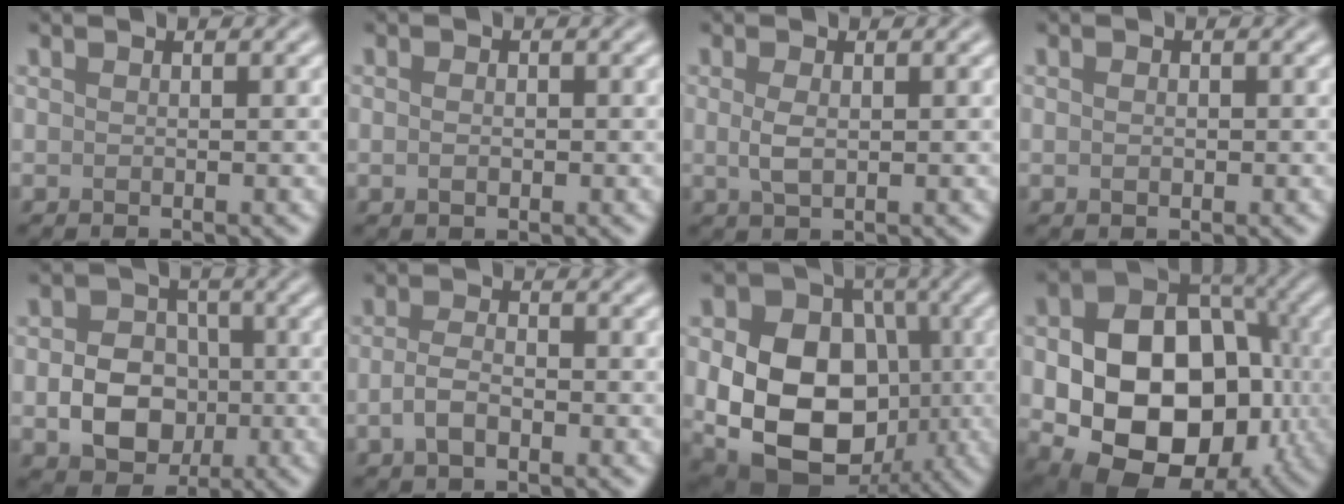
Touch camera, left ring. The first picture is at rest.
{"total": 1.2, "force": [-0.1, 0.8, 0.9], "torque": [-0.015, 0.000, -0.003]}
{"total": 1.8, "force": [0.2, 0.9, 1.6], "torque": [-0.039, -0.001, 0.004]}
{"total": 0.8, "force": [0.0, 0.6, 0.6], "torque": [-0.010, -0.001, 0.000]}
{"total": 5.8, "force": [-1.1, 4.6, 3.3], "torque": [-0.054, -0.002, -0.019]}
{"total": 2.6, "force": [-0.9, 1.4, 2.0], "torque": [-0.041, 0.001, -0.021]}
{"total": 13.4, "force": [-1.7, 9.9, 8.8], "torque": [-0.141, -0.013, -0.034]}
{"total": 17.9, "force": [-2.8, 13.2, 11.7], "torque": [-0.148, -0.024, -0.052]}